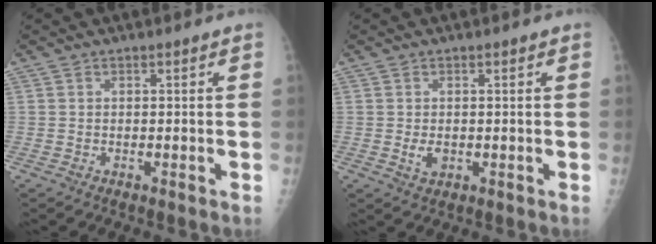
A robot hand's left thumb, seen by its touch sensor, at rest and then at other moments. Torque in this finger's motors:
{"motor_torque": [0.28, 0.50, 0.31, -0.18, 0.01]}